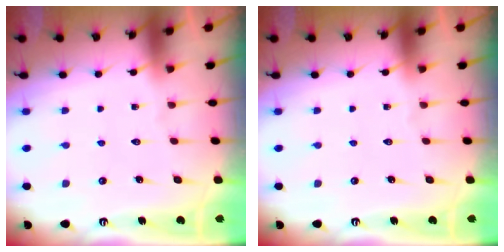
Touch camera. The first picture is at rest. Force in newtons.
{"total": 0.0}